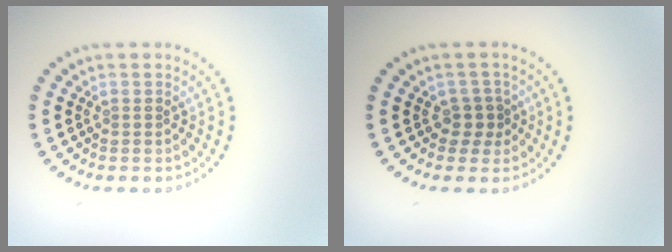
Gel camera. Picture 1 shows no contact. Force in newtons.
{"total": 1.7, "press": 1.4, "slide": 1.0}